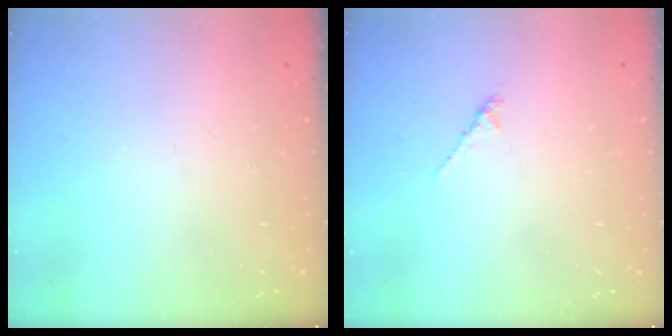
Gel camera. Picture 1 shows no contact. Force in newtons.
{"total": 2.0, "press": 2.0, "slide": 0.6}